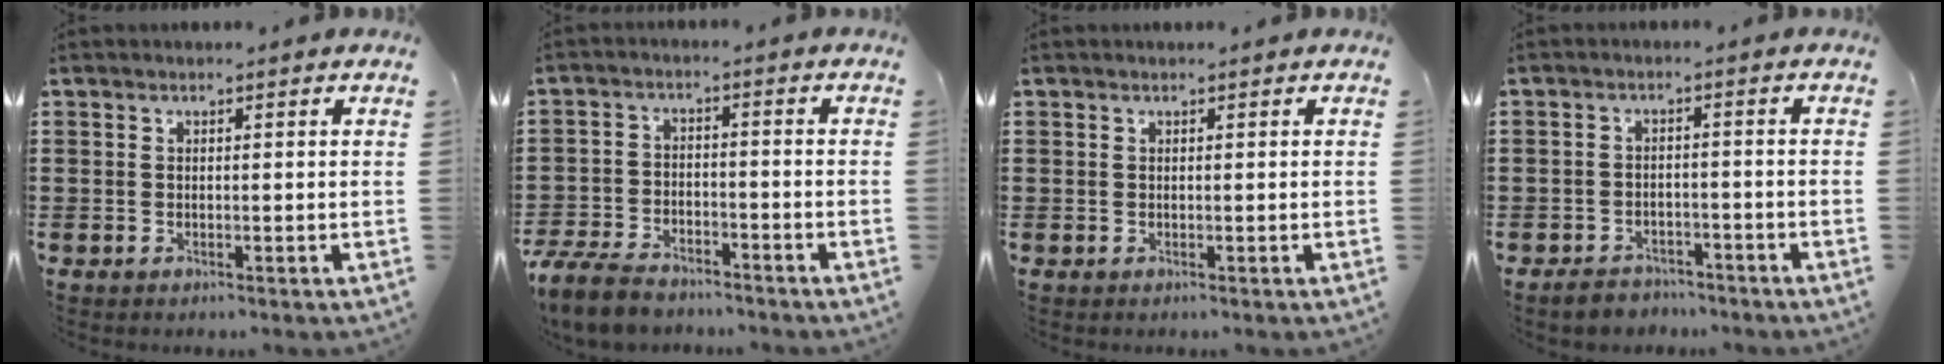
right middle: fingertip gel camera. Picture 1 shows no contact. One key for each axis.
{"total": 5.6, "fx": -5.0, "fy": 1.6, "fz": 1.8, "tx": -0.055, "ty": 0.000, "tz": -0.104}
{"total": 0.0}
{"total": 2.7, "fx": -2.6, "fy": 0.8, "fz": -0.2, "tx": -0.004, "ty": 0.002, "tz": -0.056}